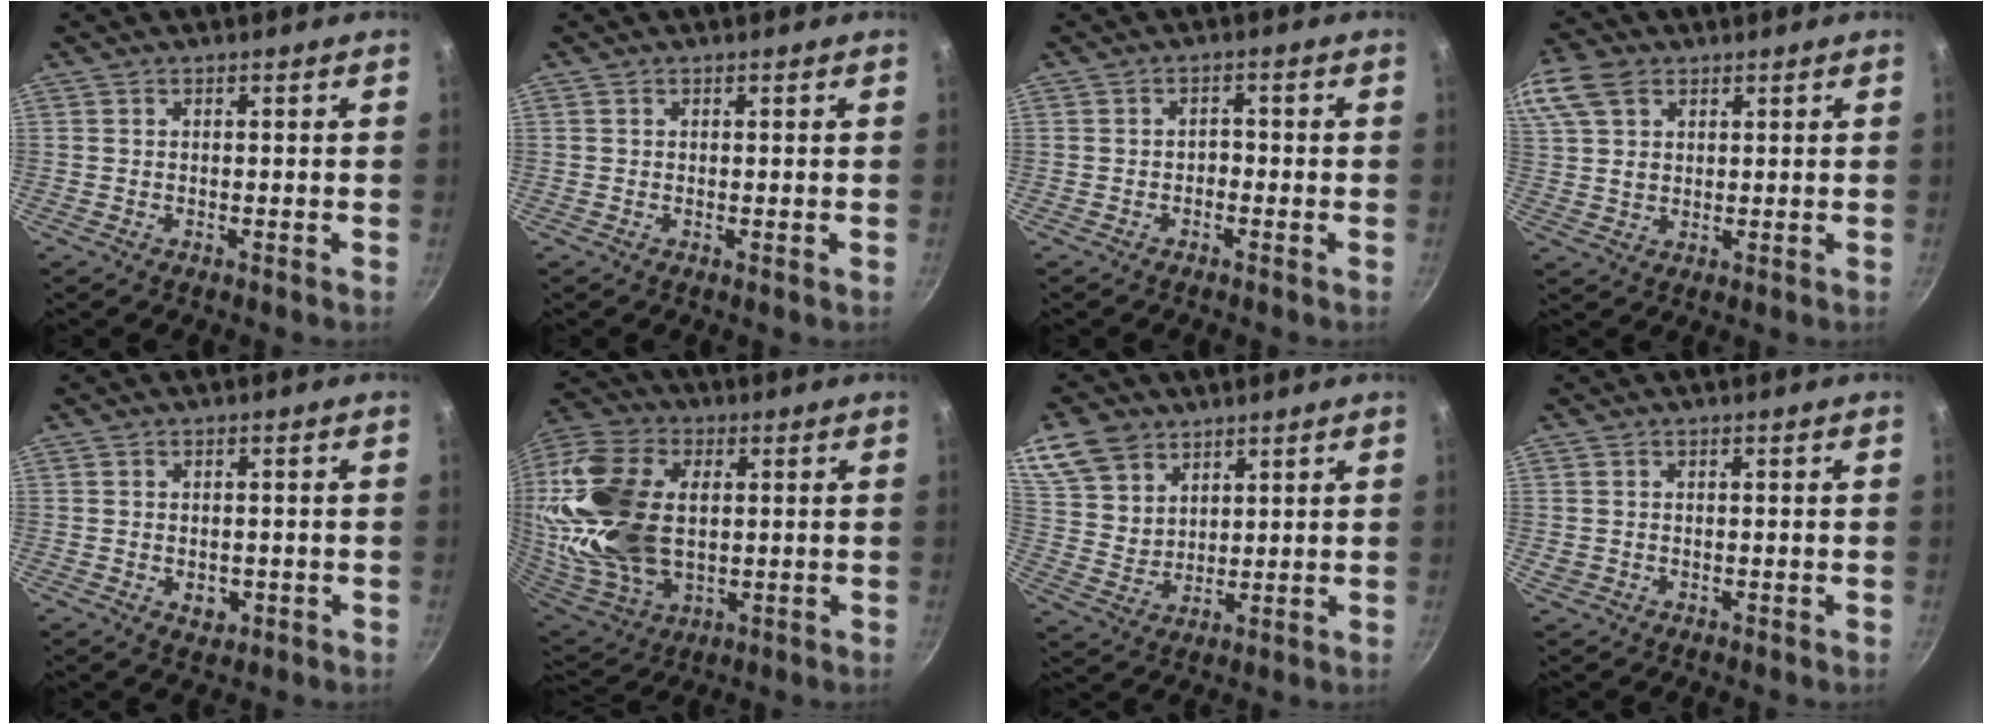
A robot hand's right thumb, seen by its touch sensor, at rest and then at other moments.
{"total": 0.0}
{"total": 1.8, "force": [-0.8, 1.2, 1.0], "torque": [-0.004, 0.014, -0.014]}
{"total": 13.3, "force": [6.2, 9.2, 7.3], "torque": [-0.163, 0.021, 0.122]}
{"total": 3.5, "force": [-0.8, 2.6, 2.2], "torque": [-0.025, 0.002, -0.006]}
{"total": 25.8, "force": [2.7, 16.4, 19.7], "torque": [-0.404, -0.005, 0.055]}
{"total": 10.7, "force": [6.4, 7.4, 4.2], "torque": [-0.057, -0.021, 0.132]}
{"total": 1.4, "force": [-0.2, 1.2, 0.6], "torque": [-0.008, 0.001, -0.004]}